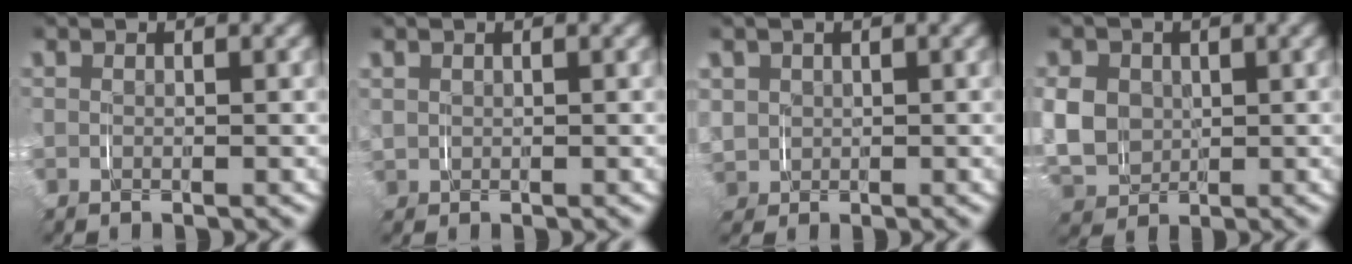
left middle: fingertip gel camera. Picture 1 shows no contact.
{"total": 1.5, "force": [0.4, 1.4, 0.4], "torque": [-0.023, 0.000, 0.009]}
{"total": 4.7, "force": [0.1, 4.4, 1.5], "torque": [-0.068, -0.019, 0.010]}
{"total": 6.3, "force": [0.3, 5.5, 3.2], "torque": [-0.093, -0.020, 0.016]}